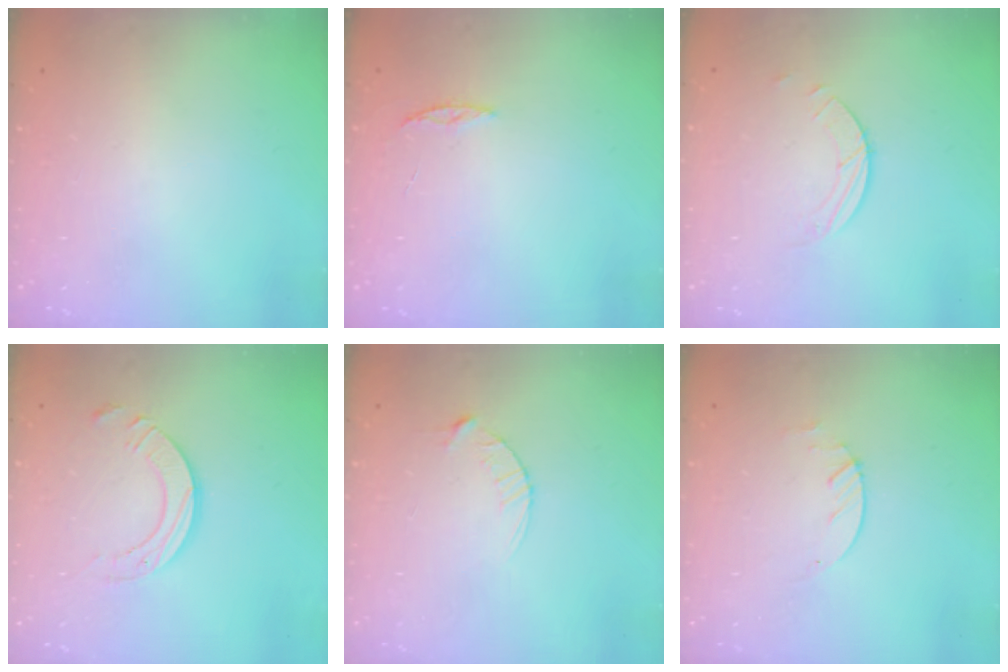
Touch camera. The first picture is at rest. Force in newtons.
{"total": 2.4, "press": 2.4, "slide": 0.2}
{"total": 2.0, "press": 2.0, "slide": 0.2}
{"total": 8.8, "press": 8.7, "slide": 0.9}
{"total": 3.0, "press": 3.0, "slide": 0.4}
{"total": 1.9, "press": 1.9, "slide": 0.3}